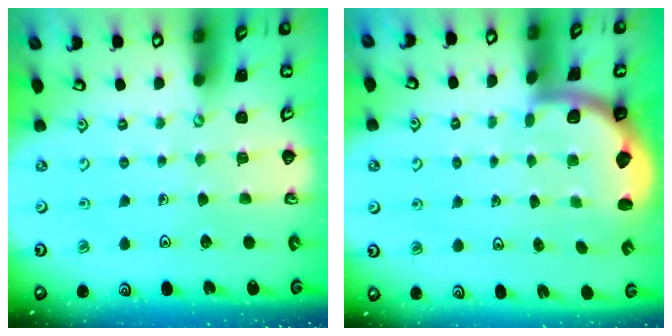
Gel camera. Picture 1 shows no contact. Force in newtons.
{"total": 2.0, "press": 1.9, "slide": 0.5}